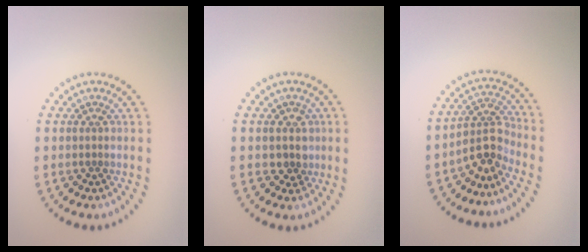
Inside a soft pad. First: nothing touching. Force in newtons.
{"total": 2.0, "press": 1.7, "slide": 0.9}
{"total": 2.9, "press": 2.3, "slide": 1.9}